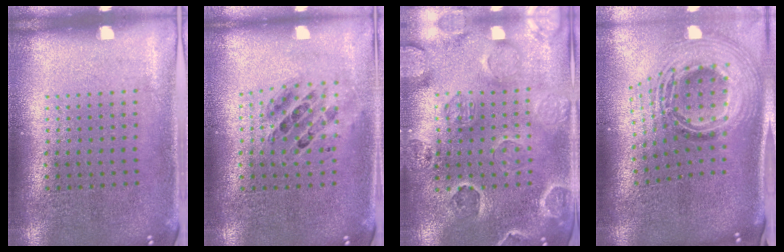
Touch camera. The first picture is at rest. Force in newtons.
{"total": 0.7, "press": 0.7, "slide": 0.1}
{"total": 2.6, "press": 2.5, "slide": 0.6}
{"total": 2.6, "press": 1.8, "slide": 1.8}